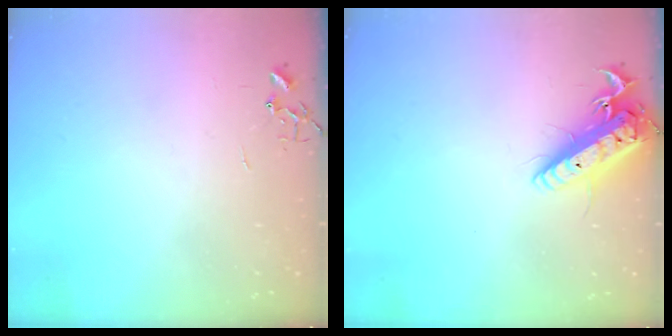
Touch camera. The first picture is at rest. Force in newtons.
{"total": 16.4, "press": 16.1, "slide": 3.0}